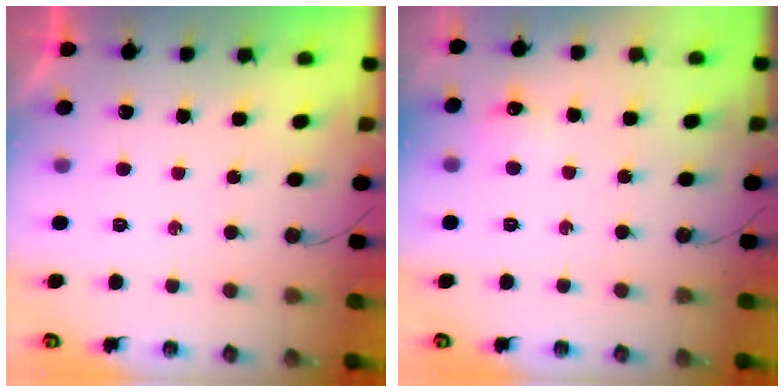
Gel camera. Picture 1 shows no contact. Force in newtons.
{"total": 5.3, "press": 5.3, "slide": 0.7}